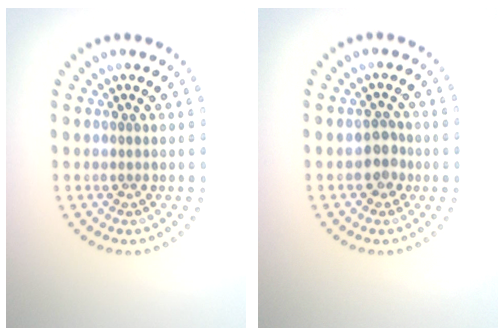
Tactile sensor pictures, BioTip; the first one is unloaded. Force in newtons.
{"total": 2.0, "press": 1.9, "slide": 0.8}